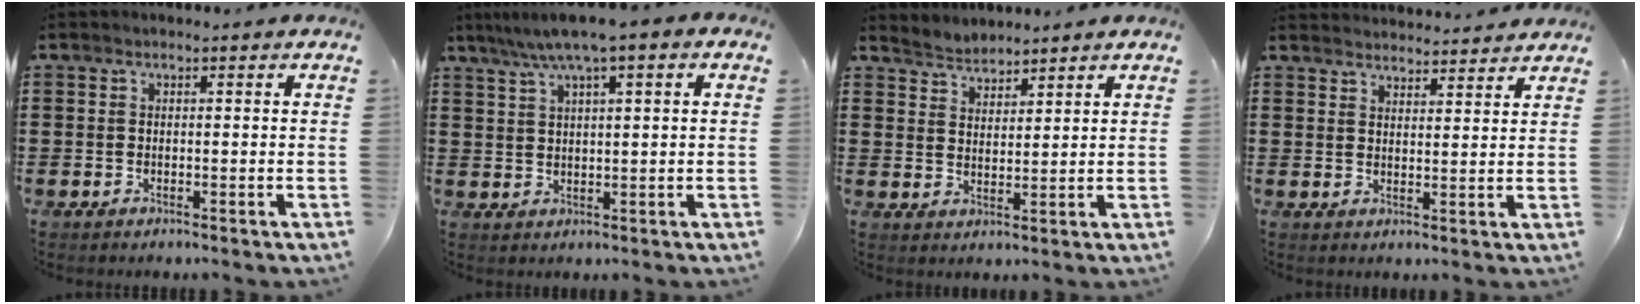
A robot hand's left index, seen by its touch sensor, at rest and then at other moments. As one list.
[{"total": 4.9, "force": [2.7, 0.3, 4.1], "torque": [-0.083, -0.002, 0.043]}, {"total": 3.0, "force": [2.8, 0.4, -0.8], "torque": [0.003, -0.008, 0.053]}, {"total": 3.2, "force": [3.2, 0.0, -0.2], "torque": [-0.006, -0.015, 0.060]}]